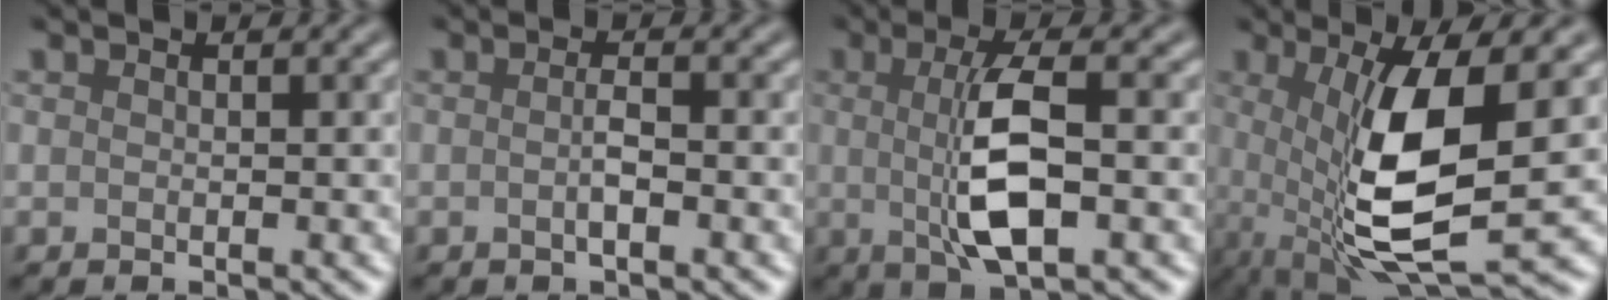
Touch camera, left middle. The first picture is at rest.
{"total": 1.4, "force": [-0.5, 0.1, 1.2], "torque": [-0.026, -0.004, -0.009]}
{"total": 5.7, "force": [-0.4, 1.5, 5.5], "torque": [-0.111, -0.003, -0.004]}
{"total": 9.6, "force": [0.1, 2.9, 9.2], "torque": [-0.171, -0.015, 0.006]}